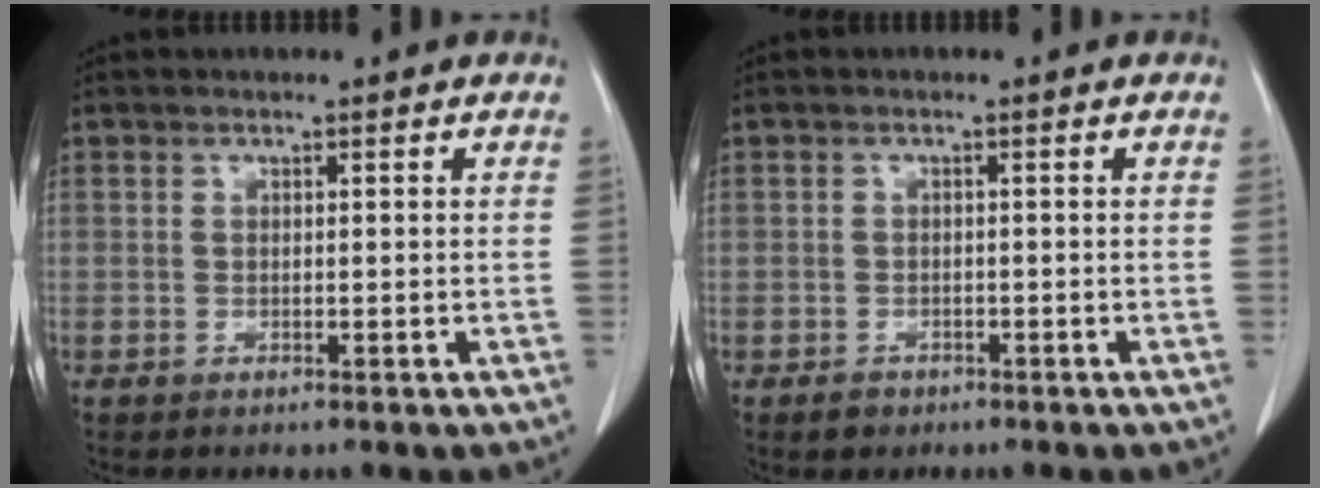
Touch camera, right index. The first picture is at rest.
{"total": 2.1, "force": [-0.9, 1.8, 0.8], "torque": [-0.012, 0.001, -0.004]}